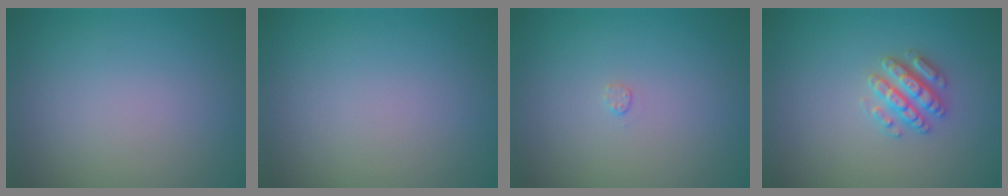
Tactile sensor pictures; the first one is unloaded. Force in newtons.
{"total": 0.0}
{"total": 0.5, "press": 0.5, "slide": 0.2}
{"total": 2.9, "press": 2.8, "slide": 0.6}